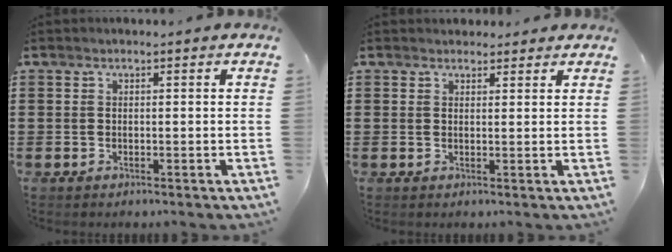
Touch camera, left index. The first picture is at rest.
{"total": 1.8, "force": [1.6, 0.6, 0.1], "torque": [0.003, 0.000, 0.031]}